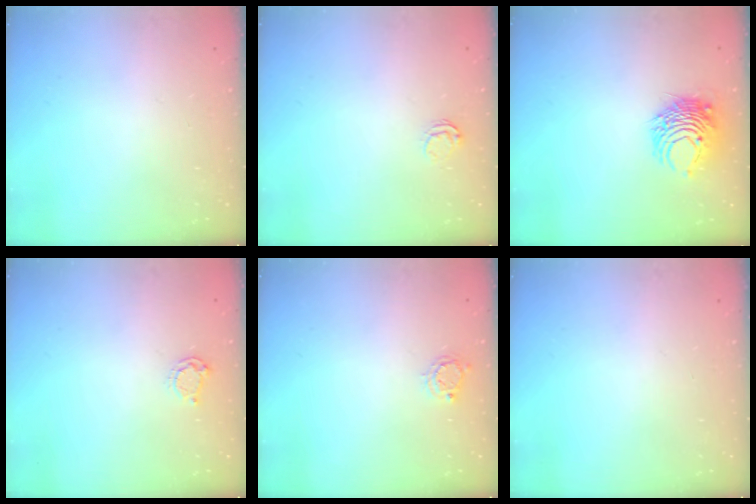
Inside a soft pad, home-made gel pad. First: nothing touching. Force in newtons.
{"total": 3.1, "press": 3.1, "slide": 0.3}
{"total": 8.4, "press": 8.4, "slide": 0.3}
{"total": 3.3, "press": 3.2, "slide": 0.4}
{"total": 4.5, "press": 4.4, "slide": 0.2}
{"total": 0.0}